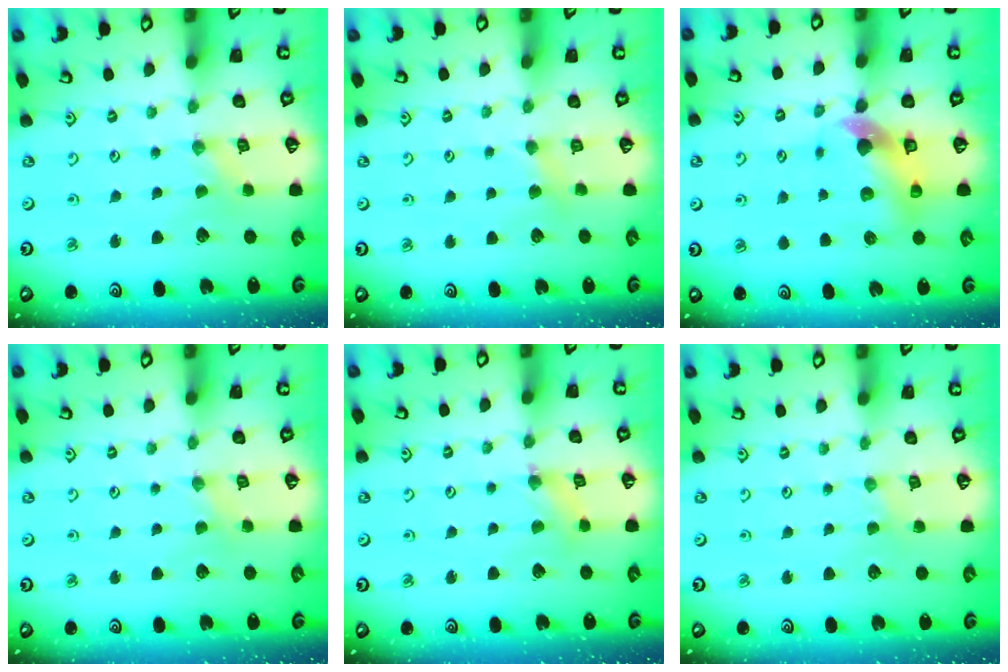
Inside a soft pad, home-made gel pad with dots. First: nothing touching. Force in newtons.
{"total": 3.0, "press": 3.0, "slide": 0.4}
{"total": 10.1, "press": 10.0, "slide": 1.5}
{"total": 1.3, "press": 1.3, "slide": 0.1}
{"total": 2.7, "press": 2.7, "slide": 0.4}
{"total": 0.9, "press": 0.9, "slide": 0.2}